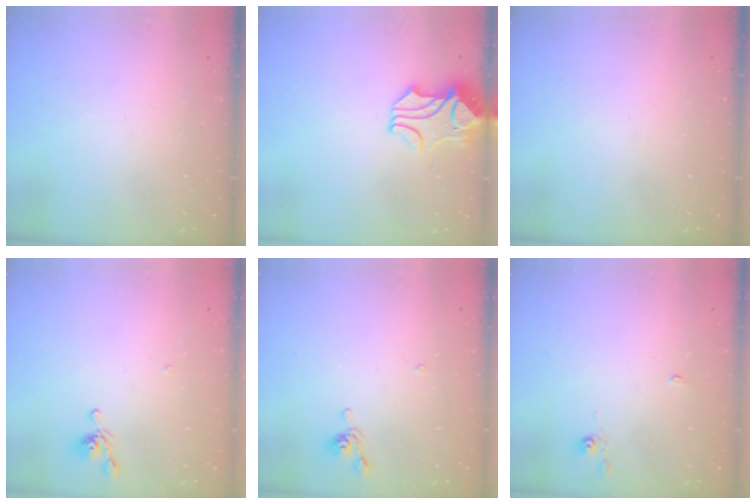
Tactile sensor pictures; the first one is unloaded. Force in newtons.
{"total": 2.4, "press": 2.2, "slide": 1.1}
{"total": 0.0}
{"total": 5.1, "press": 5.1, "slide": 0.5}
{"total": 3.1, "press": 3.1, "slide": 0.3}
{"total": 2.9, "press": 2.9, "slide": 0.6}